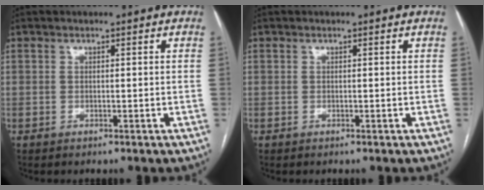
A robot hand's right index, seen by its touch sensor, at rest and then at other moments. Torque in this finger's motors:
{"motor_torque": [0.01, 0.01, 0.00, 0.00]}